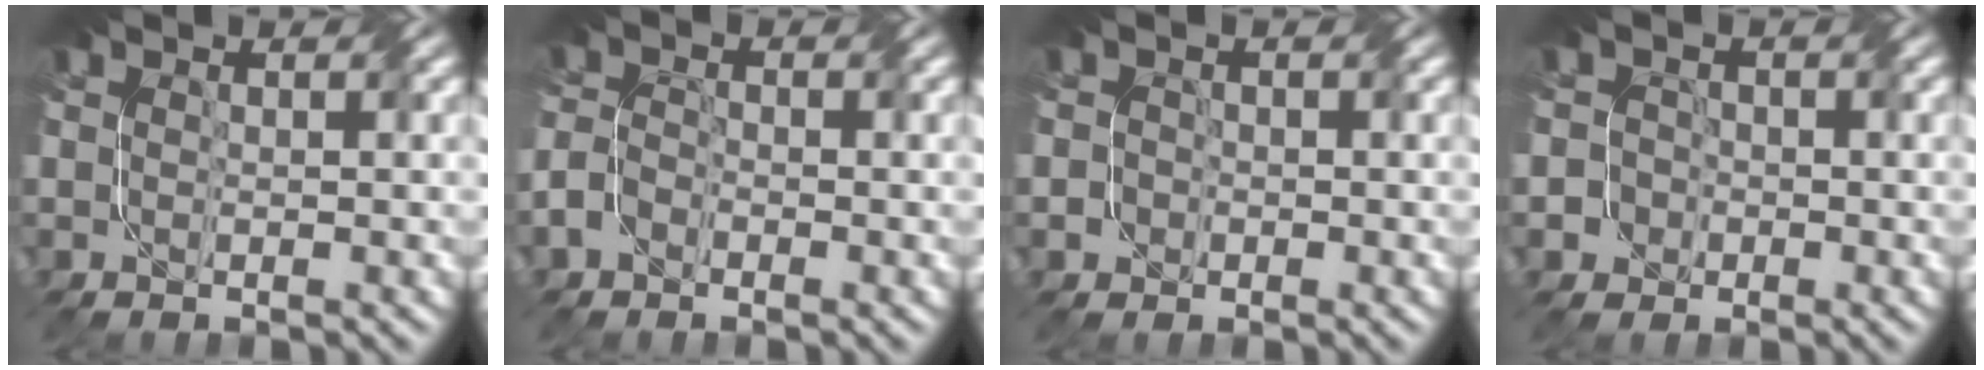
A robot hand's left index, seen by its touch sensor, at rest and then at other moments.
{"total": 2.1, "force": [-1.8, 0.9, 0.7], "torque": [-0.021, 0.003, -0.040]}
{"total": 1.2, "force": [-0.5, 1.1, 0.3], "torque": [0.011, 0.011, -0.022]}
{"total": 2.8, "force": [-1.4, 2.4, 0.1], "torque": [0.019, 0.014, -0.044]}